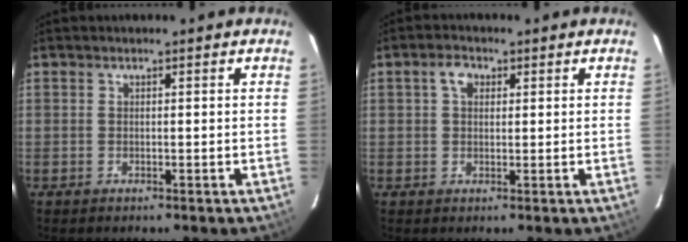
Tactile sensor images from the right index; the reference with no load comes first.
{"total": 3.0, "force": [1.0, 2.1, 1.9], "torque": [-0.032, 0.011, 0.017]}